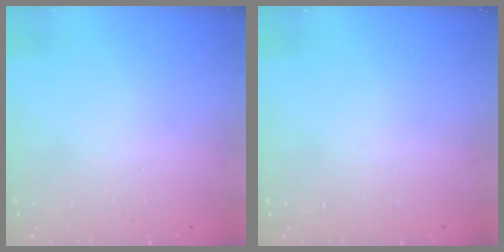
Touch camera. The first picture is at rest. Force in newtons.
{"total": 0.0}